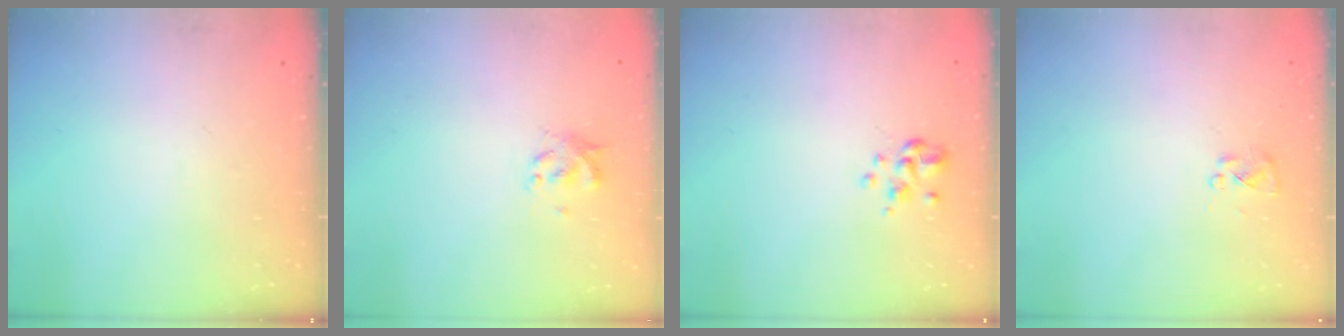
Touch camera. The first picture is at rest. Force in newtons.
{"total": 2.8, "press": 2.8, "slide": 0.6}
{"total": 2.2, "press": 2.1, "slide": 0.7}
{"total": 2.5, "press": 2.4, "slide": 0.8}